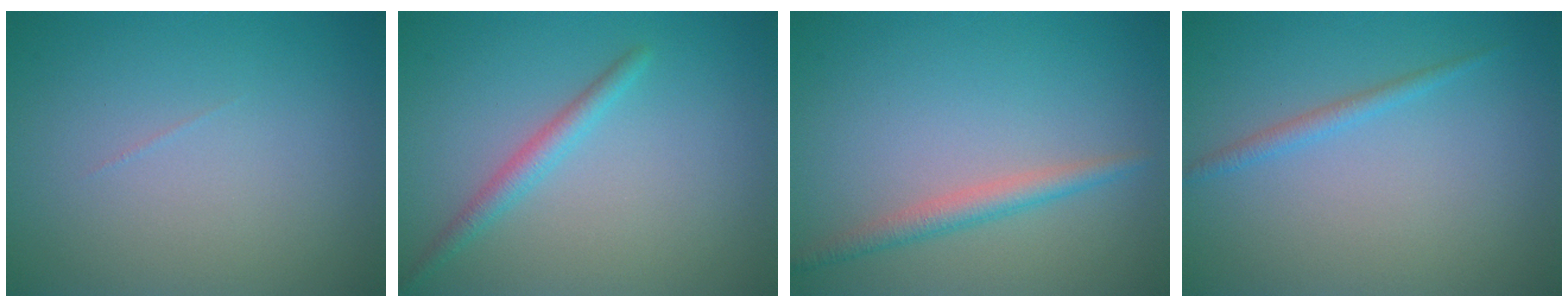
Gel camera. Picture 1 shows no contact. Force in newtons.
{"total": 1.9, "press": 1.9, "slide": 0.1}
{"total": 2.2, "press": 2.1, "slide": 0.0}
{"total": 1.2, "press": 1.2, "slide": 0.1}